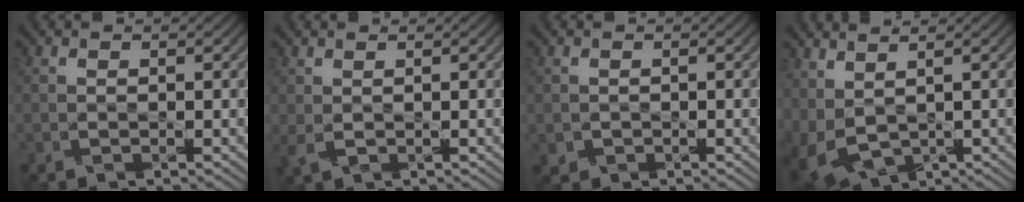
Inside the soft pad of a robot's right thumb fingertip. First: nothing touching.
{"total": 1.5, "force": [0.6, 0.6, 1.3], "torque": [-0.038, -0.003, 0.016]}
{"total": 1.0, "force": [-0.3, 0.9, 0.2], "torque": [-0.004, -0.008, -0.006]}
{"total": 7.7, "force": [1.2, 4.2, 6.3], "torque": [-0.175, -0.014, 0.039]}